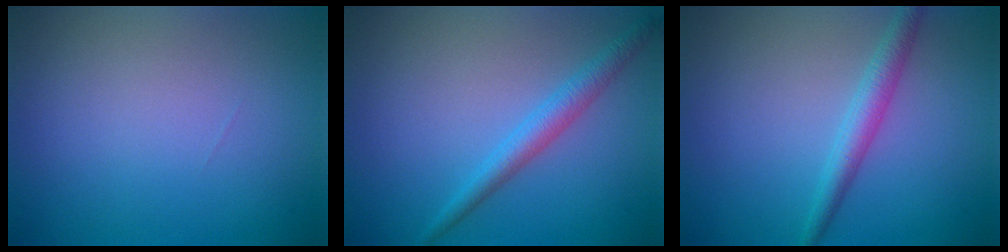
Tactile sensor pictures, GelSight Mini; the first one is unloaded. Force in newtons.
{"total": 2.4, "press": 2.4, "slide": 0.1}
{"total": 2.5, "press": 2.5, "slide": 0.1}